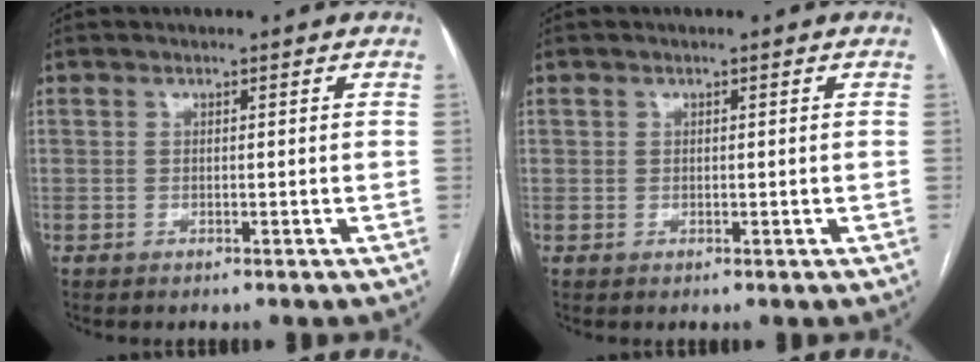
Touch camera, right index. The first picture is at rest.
{"total": 0.9, "force": [0.3, 0.8, 0.1], "torque": [0.007, 0.001, 0.002]}